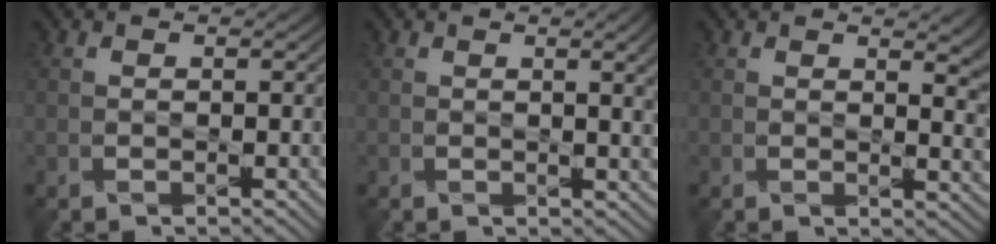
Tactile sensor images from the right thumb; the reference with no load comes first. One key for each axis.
{"total": 3.7, "fx": 1.2, "fy": 0.9, "fz": 3.4, "tx": -0.044, "ty": 0.005, "tz": 0.018}
{"total": 5.0, "fx": 2.6, "fy": 1.9, "fz": 3.9, "tx": -0.045, "ty": -0.004, "tz": 0.044}